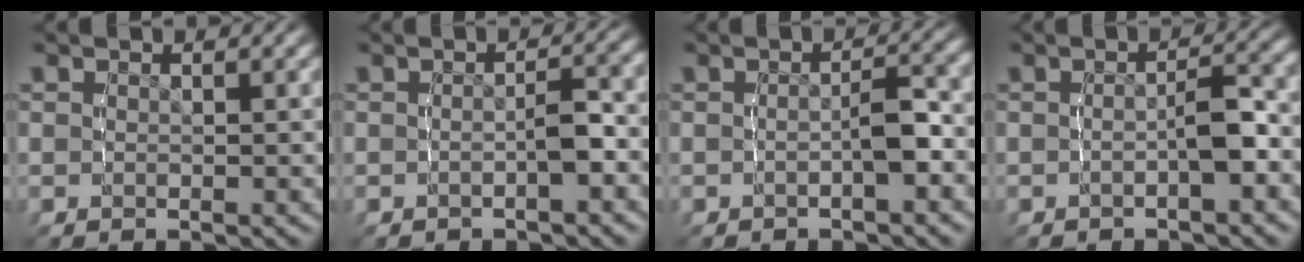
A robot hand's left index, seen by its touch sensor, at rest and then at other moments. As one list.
[{"total": 2.6, "force": [-1.1, 0.9, 2.2], "torque": [-0.033, 0.002, -0.016]}, {"total": 2.9, "force": [-1.3, 0.9, 2.5], "torque": [-0.037, 0.003, -0.018]}, {"total": 3.3, "force": [-1.5, 1.1, 2.7], "torque": [-0.041, 0.003, -0.020]}]